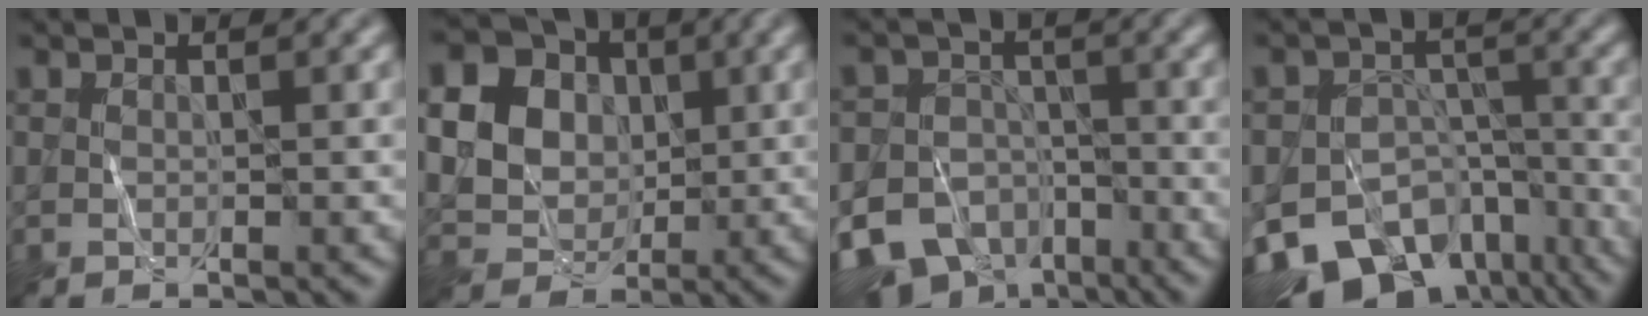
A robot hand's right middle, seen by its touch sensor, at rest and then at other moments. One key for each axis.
{"total": 16.0, "fx": 3.7, "fy": 14.3, "fz": 6.1, "tx": -0.179, "ty": 0.026, "tz": 0.055}
{"total": 13.2, "fx": -8.2, "fy": 9.7, "fz": 3.5, "tx": -0.056, "ty": -0.050, "tz": -0.140}
{"total": 15.1, "fx": -9.4, "fy": 9.9, "fz": 6.3, "tx": -0.108, "ty": -0.033, "tz": -0.121}